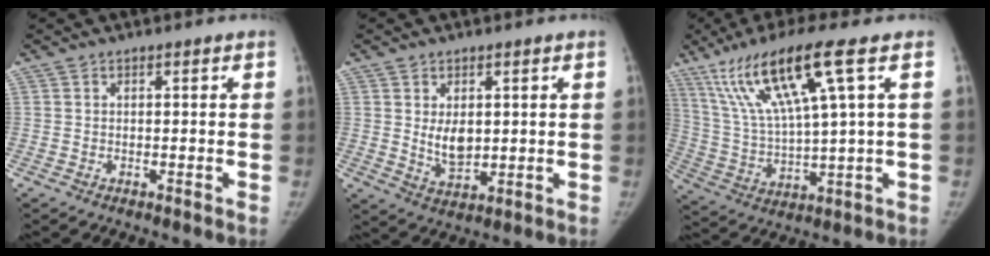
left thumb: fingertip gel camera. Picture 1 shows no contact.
{"total": 5.6, "force": [1.0, 3.5, 4.2], "torque": [-0.052, -0.016, 0.028]}
{"total": 16.4, "force": [8.1, 1.5, 14.2], "torque": [-0.286, -0.020, 0.158]}